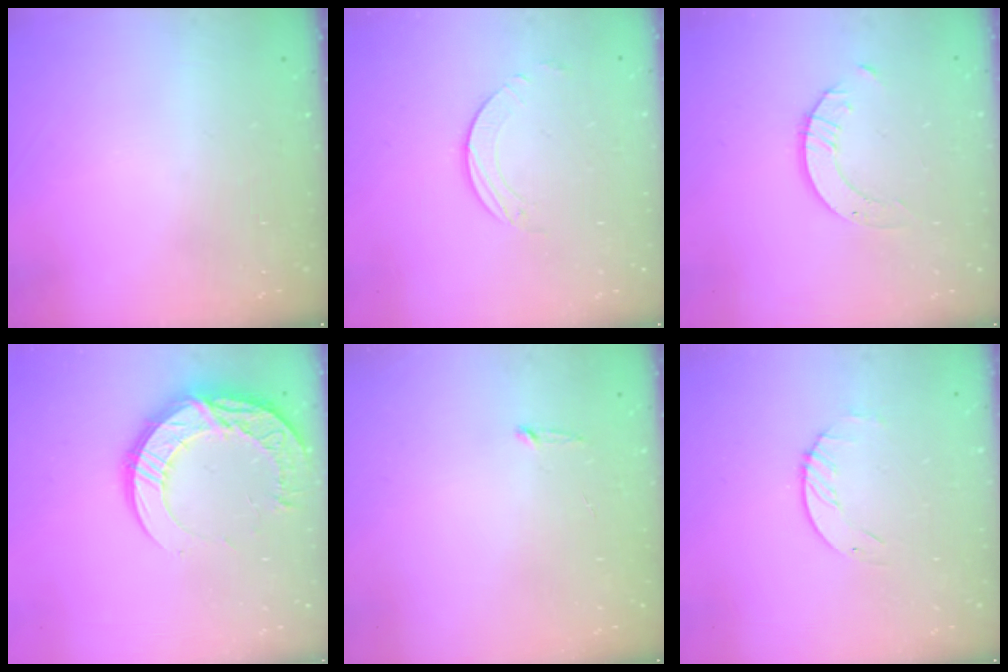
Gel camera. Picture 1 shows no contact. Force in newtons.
{"total": 1.7, "press": 1.7, "slide": 0.2}
{"total": 2.1, "press": 2.1, "slide": 0.2}
{"total": 17.2, "press": 17.2, "slide": 0.7}
{"total": 2.5, "press": 2.5, "slide": 0.2}
{"total": 1.7, "press": 1.7, "slide": 0.2}